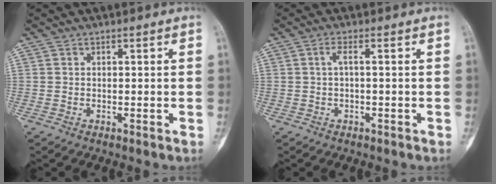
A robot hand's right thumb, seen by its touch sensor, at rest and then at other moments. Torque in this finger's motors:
{"motor_torque": [-0.02, -0.01, 0.47, 0.02, 0.04]}